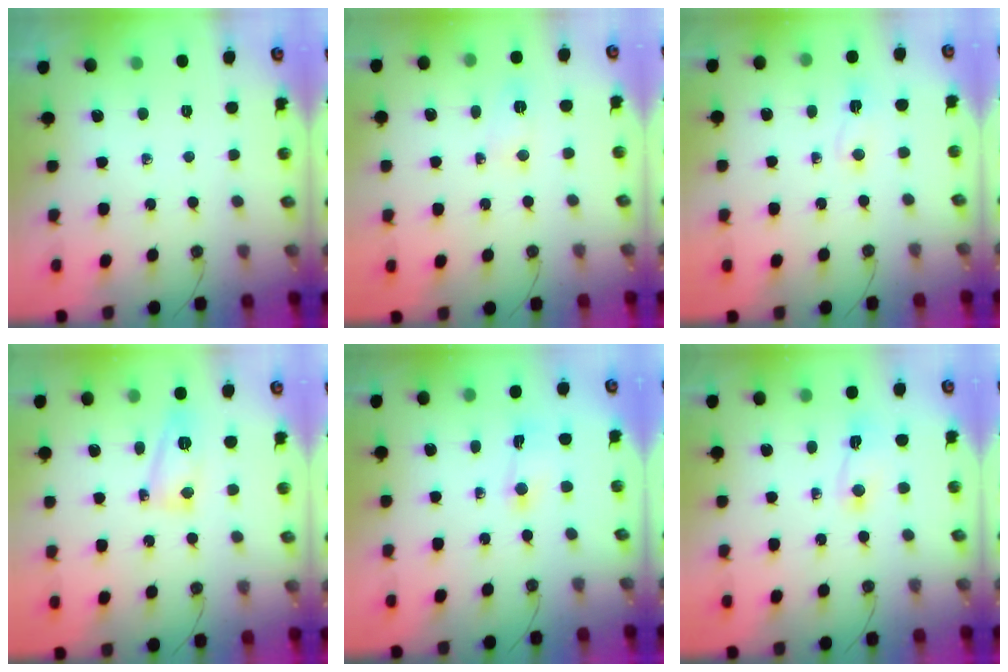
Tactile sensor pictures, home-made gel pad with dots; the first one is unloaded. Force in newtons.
{"total": 3.3, "press": 3.1, "slide": 1.2}
{"total": 2.4, "press": 2.3, "slide": 0.7}
{"total": 8.0, "press": 7.9, "slide": 0.6}
{"total": 2.0, "press": 2.0, "slide": 0.2}
{"total": 2.3, "press": 2.3, "slide": 0.3}